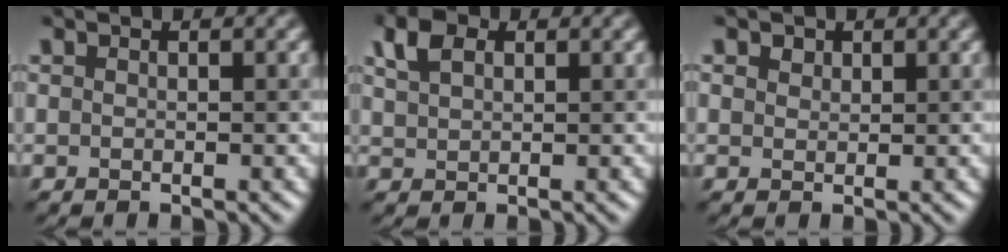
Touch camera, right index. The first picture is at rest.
{"total": 2.8, "force": [1.5, 1.6, 1.6], "torque": [-0.040, 0.007, 0.037]}
{"total": 1.0, "force": [0.7, 0.7, 0.3], "torque": [-0.006, 0.001, 0.014]}